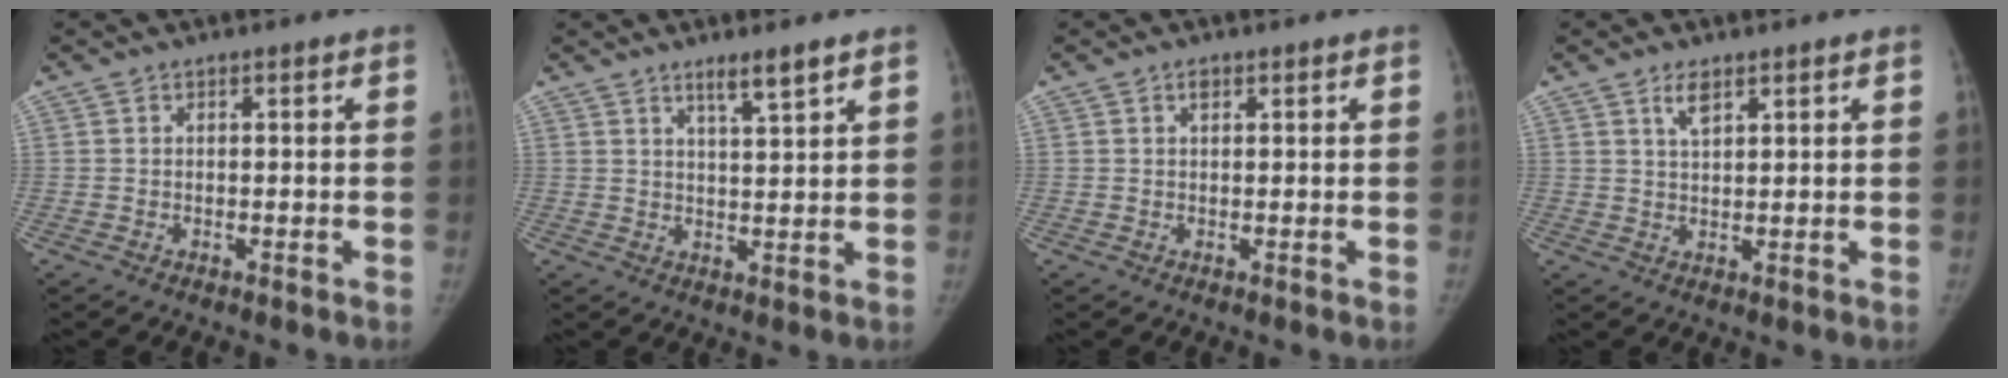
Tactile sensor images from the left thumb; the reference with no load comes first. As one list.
[{"total": 4.1, "force": [3.0, 0.2, 2.9], "torque": [-0.046, -0.024, 0.053]}, {"total": 1.1, "force": [0.5, 0.6, 0.7], "torque": [-0.007, -0.001, 0.007]}, {"total": 3.1, "force": [2.0, 1.2, 2.0], "torque": [-0.035, -0.008, 0.040]}]